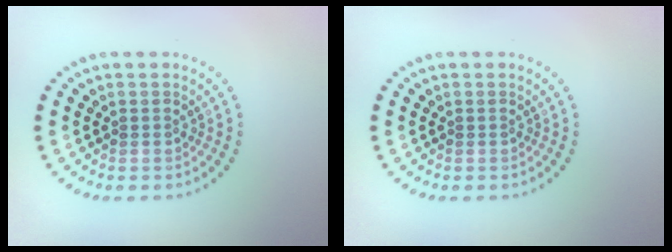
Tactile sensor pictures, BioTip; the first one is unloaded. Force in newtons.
{"total": 0.0}